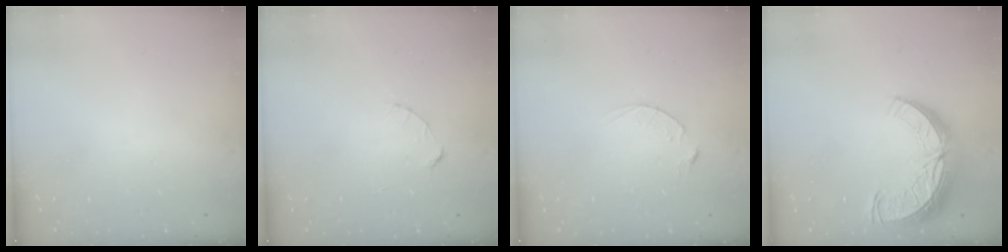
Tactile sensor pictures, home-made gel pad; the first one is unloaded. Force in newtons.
{"total": 2.4, "press": 2.4, "slide": 0.2}
{"total": 2.5, "press": 2.5, "slide": 0.4}
{"total": 13.4, "press": 13.4, "slide": 1.0}